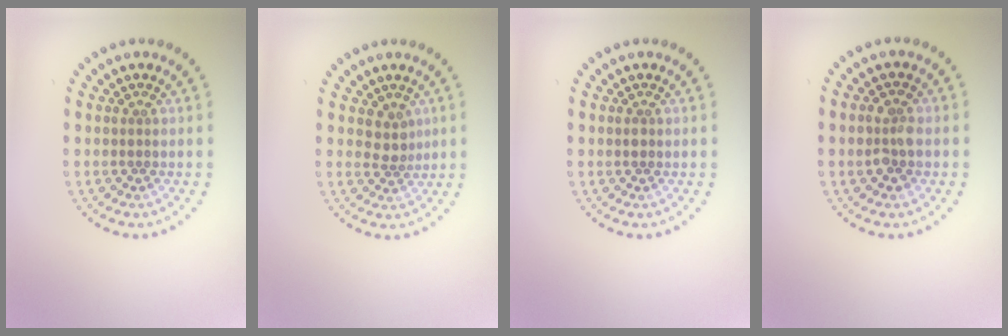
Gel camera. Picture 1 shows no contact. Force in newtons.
{"total": 1.9, "press": 1.5, "slide": 1.2}
{"total": 0.7, "press": 0.7, "slide": 0.1}
{"total": 2.7, "press": 2.7, "slide": 0.3}